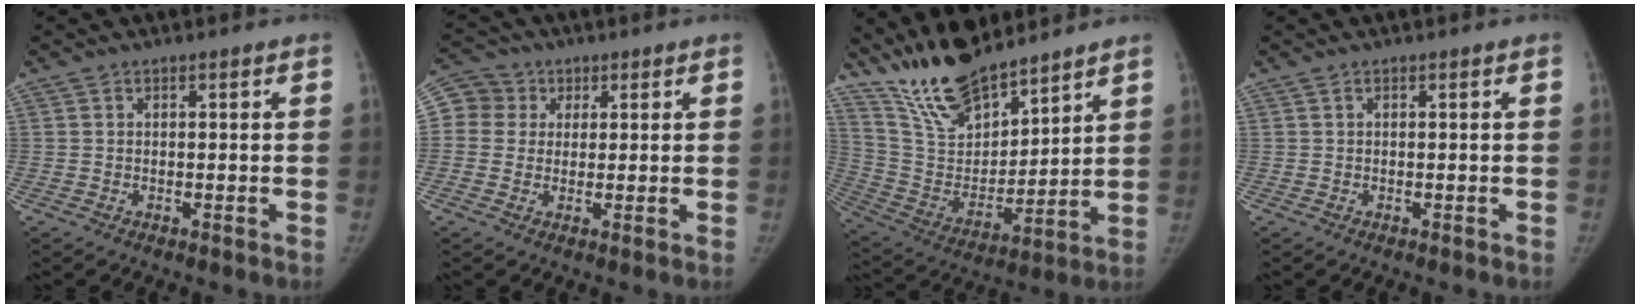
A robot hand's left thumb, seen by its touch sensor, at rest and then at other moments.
{"total": 8.5, "force": [2.2, 8.0, 1.6], "torque": [-0.021, 0.021, 0.038]}
{"total": 16.6, "force": [14.1, 5.5, 6.9], "torque": [-0.097, -0.074, 0.278]}
{"total": 0.0}